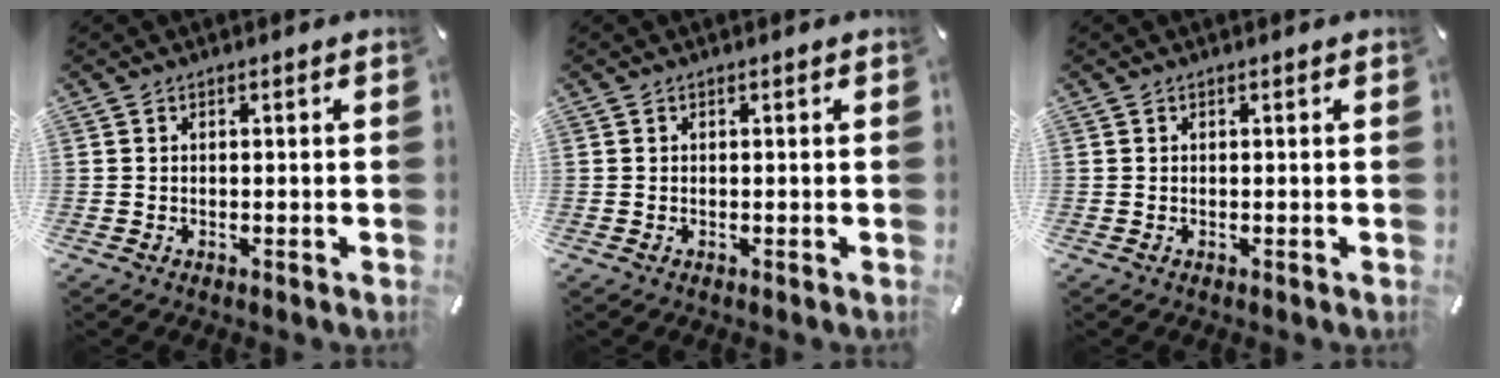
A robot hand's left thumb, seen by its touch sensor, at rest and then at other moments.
{"total": 0.0}
{"total": 0.0}